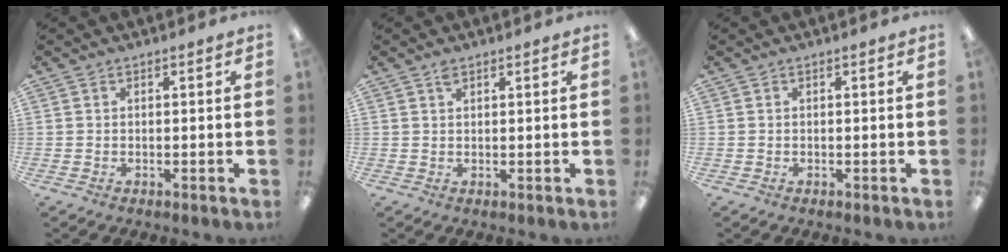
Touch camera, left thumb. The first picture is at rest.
{"total": 1.4, "force": [1.0, 0.6, 0.7], "torque": [-0.018, 0.001, 0.019]}
{"total": 0.0}